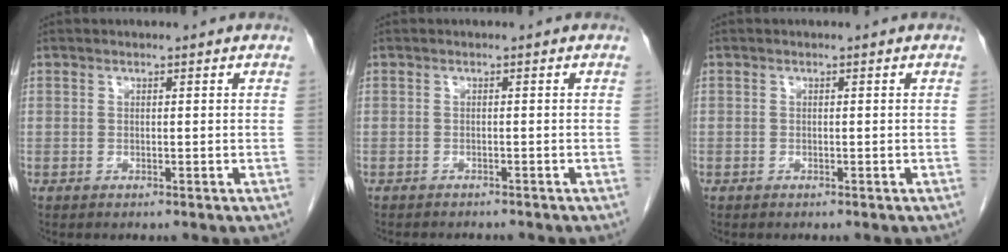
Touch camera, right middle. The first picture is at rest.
{"total": 3.7, "force": [-3.4, 0.9, 1.1], "torque": [-0.015, -0.005, -0.042]}
{"total": 0.0}